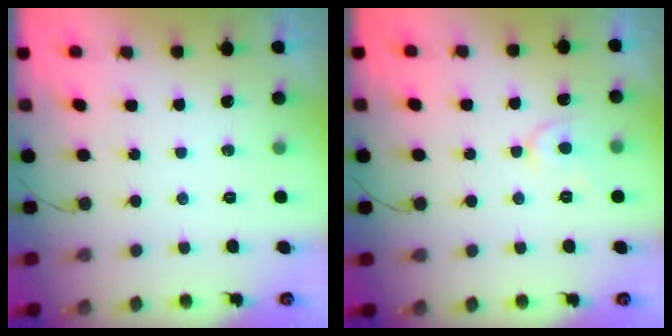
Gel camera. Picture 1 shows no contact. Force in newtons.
{"total": 6.0, "press": 6.0, "slide": 0.6}